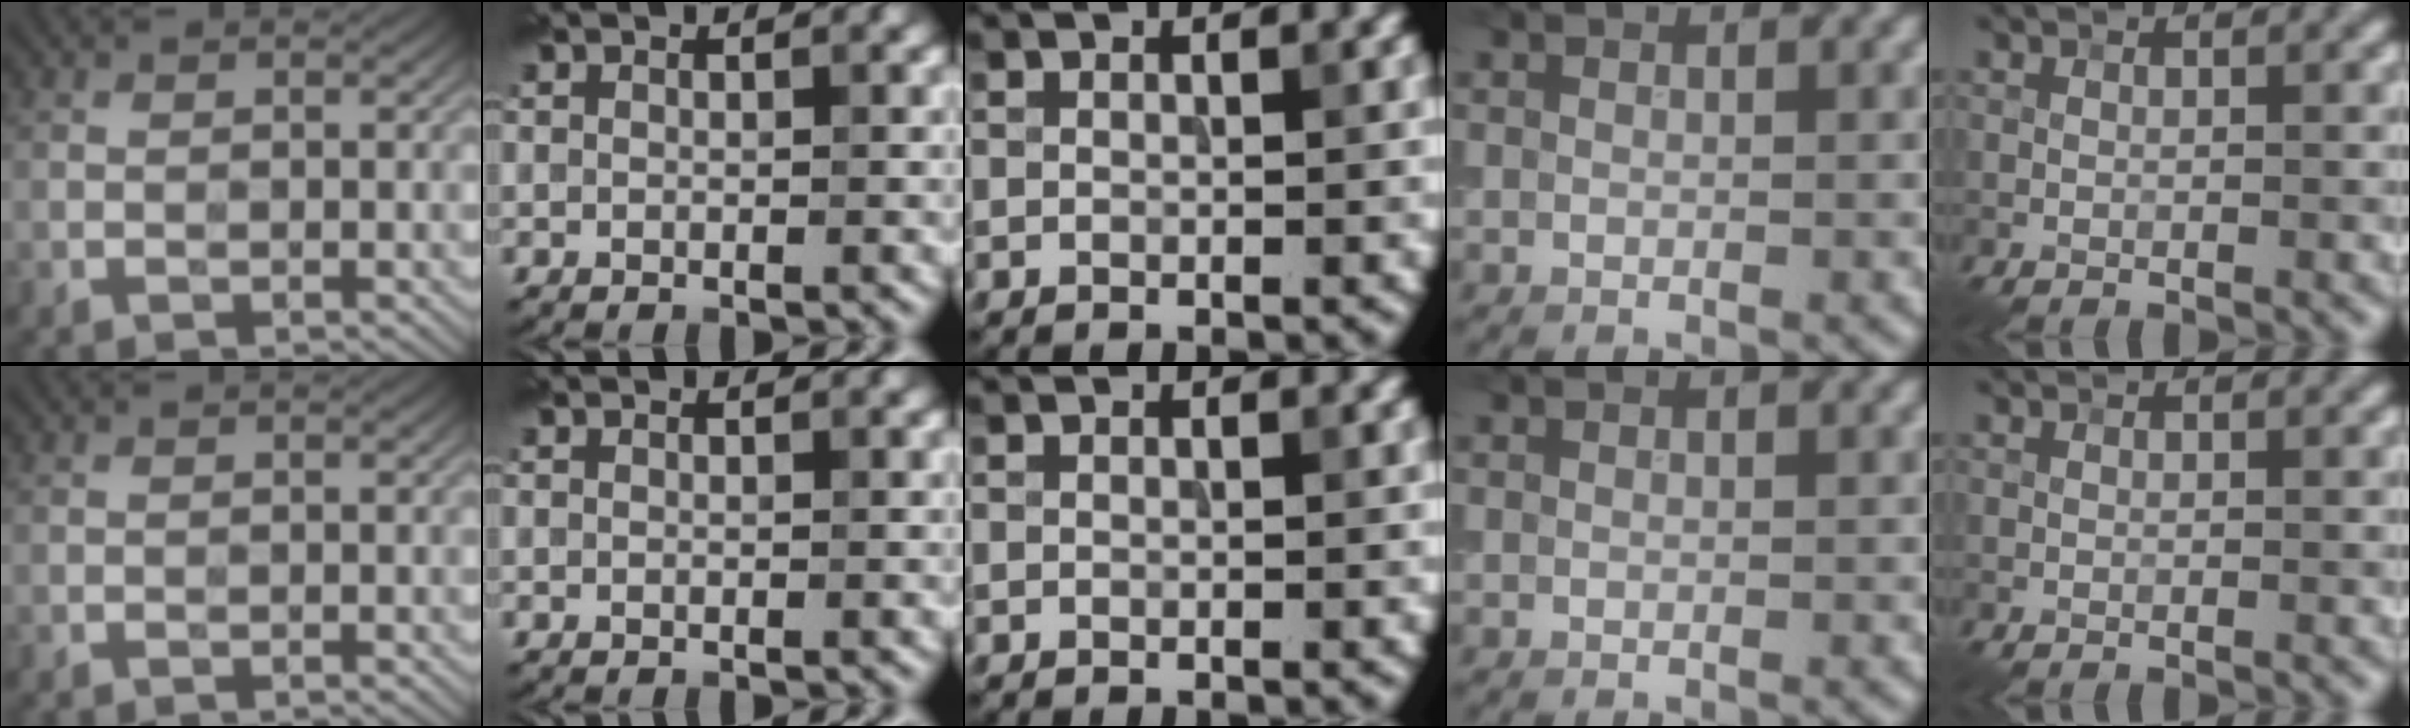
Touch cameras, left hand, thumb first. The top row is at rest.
{}